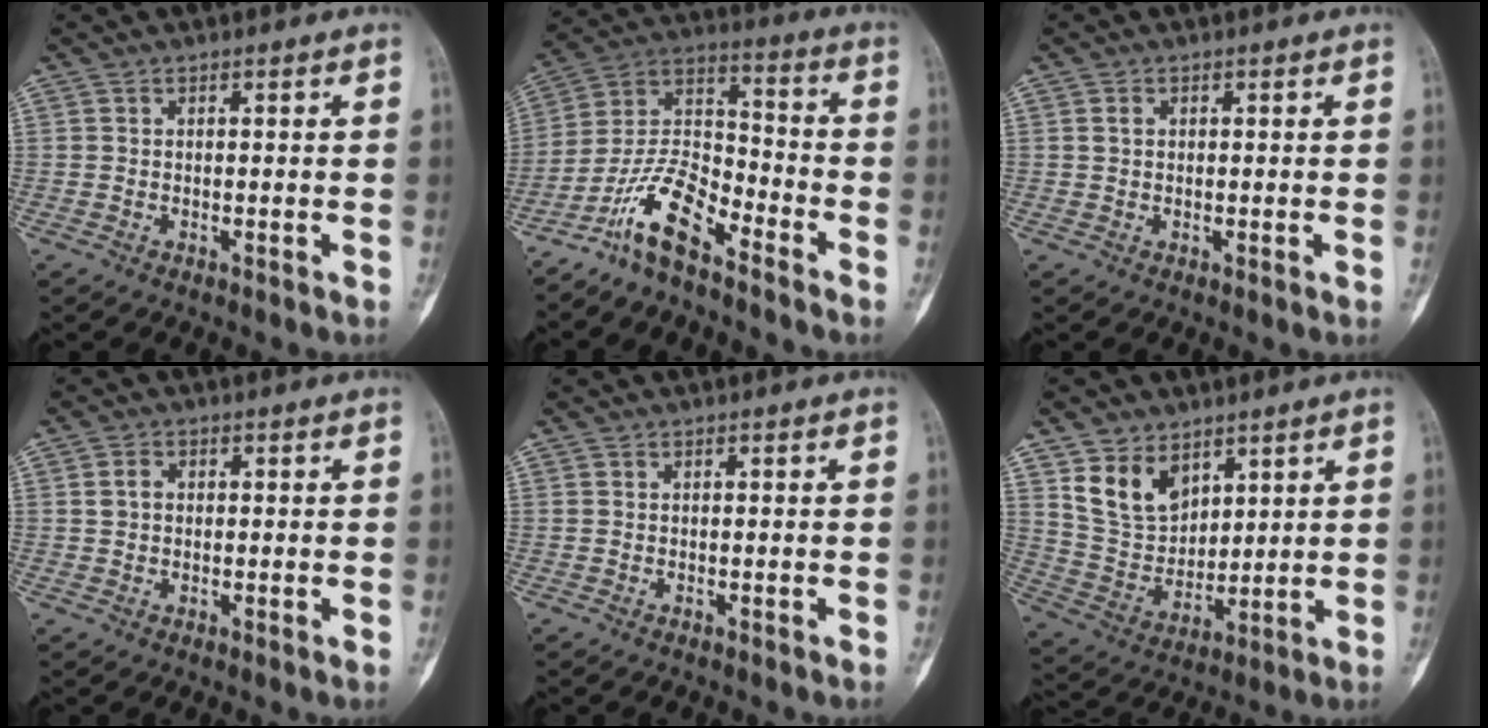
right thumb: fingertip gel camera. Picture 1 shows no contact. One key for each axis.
{"total": 11.5, "fx": -8.4, "fy": 3.8, "fz": 6.9, "tx": -0.131, "ty": 0.080, "tz": -0.169}
{"total": 1.2, "fx": 0.3, "fy": 0.8, "fz": 0.8, "tx": -0.013, "ty": -0.002, "tz": 0.006}
{"total": 2.3, "fx": 0.4, "fy": 1.8, "fz": 1.5, "tx": -0.021, "ty": 0.003, "tz": 0.005}
{"total": 0.0}
{"total": 11.1, "fx": 6.1, "fy": 7.6, "fz": 5.4, "tx": -0.073, "ty": -0.037, "tz": 0.133}